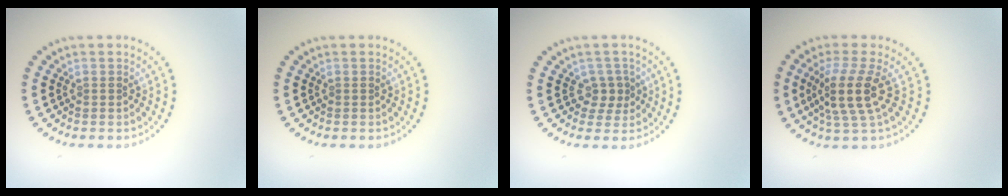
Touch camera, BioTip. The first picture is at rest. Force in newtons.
{"total": 0.0}
{"total": 1.9, "press": 1.5, "slide": 1.1}
{"total": 4.0, "press": 3.0, "slide": 2.6}